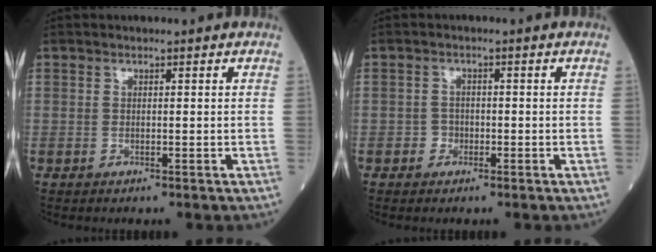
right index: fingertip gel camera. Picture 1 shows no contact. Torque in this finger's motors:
{"motor_torque": [-0.13, 0.01, 0.08, -0.01]}